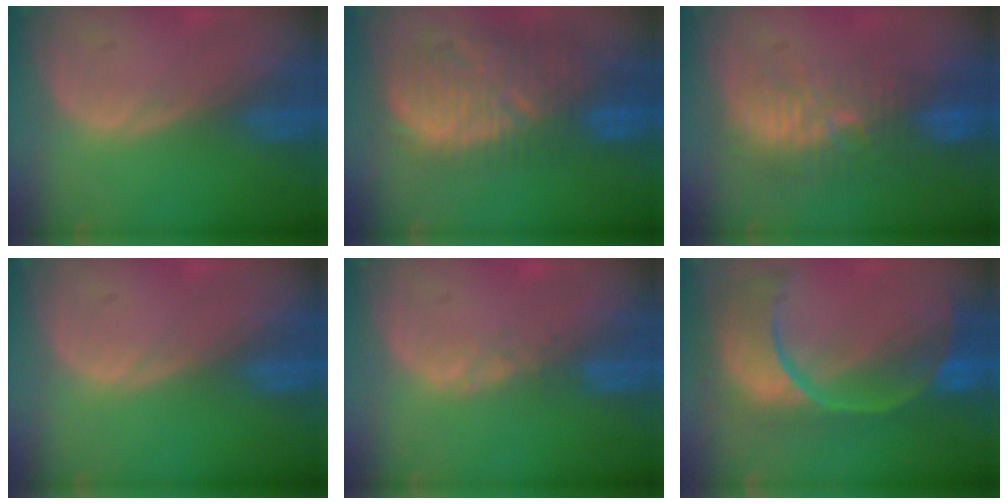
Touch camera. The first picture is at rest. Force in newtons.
{"total": 12.5, "press": 11.2, "slide": 5.6}
{"total": 9.7, "press": 9.1, "slide": 3.4}
{"total": 0.0}
{"total": 1.0, "press": 1.0, "slide": 0.2}
{"total": 12.8, "press": 10.4, "slide": 7.5}